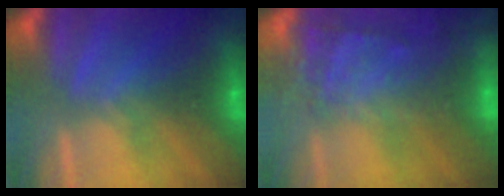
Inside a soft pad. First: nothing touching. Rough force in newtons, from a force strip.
{"total": 8.5}